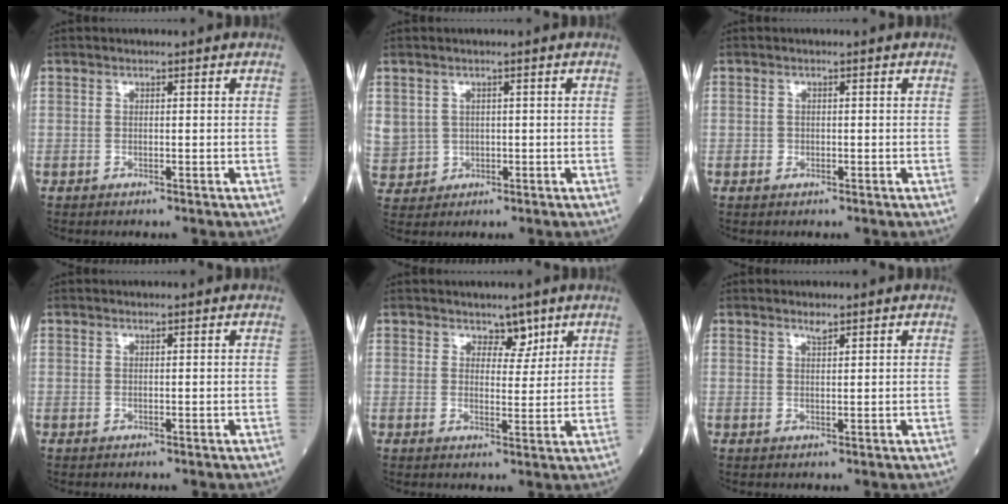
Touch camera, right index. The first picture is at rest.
{"total": 8.5, "force": [0.6, 8.2, 2.0], "torque": [-0.088, 0.019, 0.035]}
{"total": 0.7, "force": [-0.2, 0.6, 0.2], "torque": [-0.002, 0.002, -0.004]}
{"total": 0.0}
{"total": 3.0, "force": [2.3, 1.7, 1.1], "torque": [-0.007, -0.004, 0.035]}
{"total": 1.1, "force": [1.0, 0.1, 0.6], "torque": [-0.016, -0.002, 0.020]}